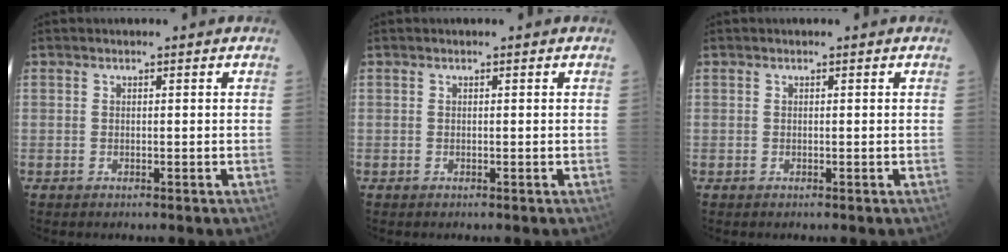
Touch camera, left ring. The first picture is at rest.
{"total": 0.0}
{"total": 0.0}